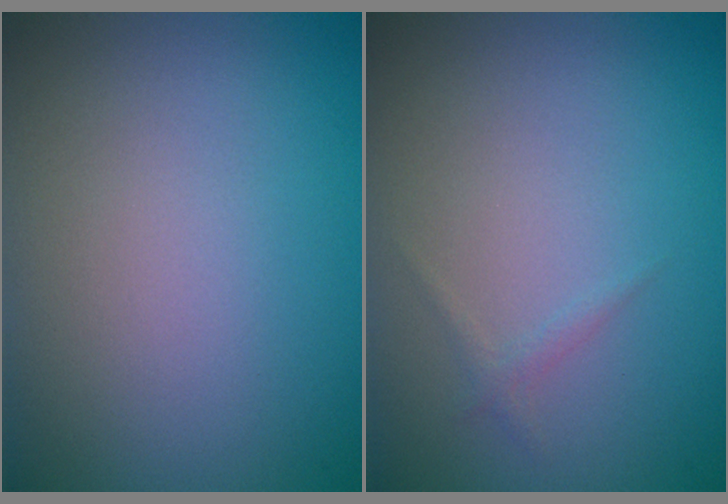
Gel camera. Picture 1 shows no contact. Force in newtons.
{"total": 0.6, "press": 0.6, "slide": 0.1}